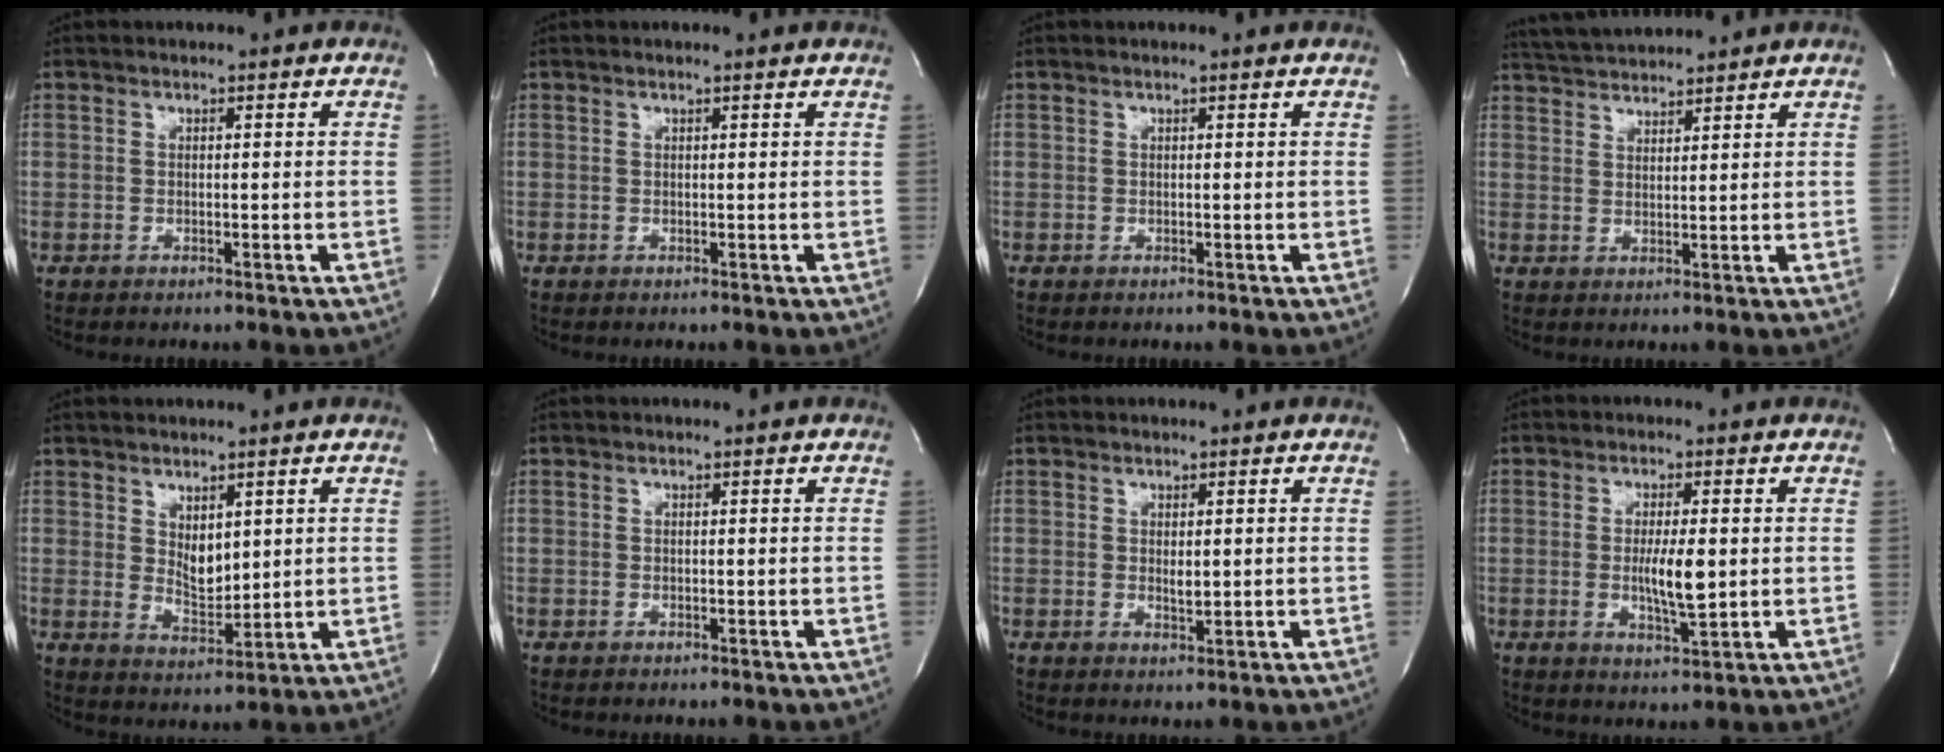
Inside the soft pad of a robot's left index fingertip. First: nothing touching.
{"total": 1.1, "force": [1.0, -0.1, 0.4], "torque": [-0.016, 0.007, 0.016]}
{"total": 0.8, "force": [0.8, -0.1, 0.3], "torque": [-0.012, 0.004, 0.013]}
{"total": 8.5, "force": [8.3, -0.2, 2.1], "torque": [-0.051, 0.025, 0.144]}
{"total": 4.3, "force": [1.7, 2.2, 3.3], "torque": [-0.063, -0.007, 0.042]}
{"total": 0.0}
{"total": 1.4, "force": [0.3, 0.5, 1.3], "torque": [-0.025, -0.005, 0.009]}
{"total": 5.4, "force": [-0.1, 1.0, 5.3], "torque": [-0.097, -0.009, -0.001]}